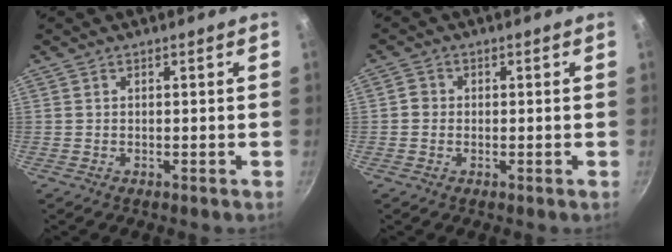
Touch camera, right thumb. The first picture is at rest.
{"total": 1.9, "force": [-0.2, 1.8, 0.6], "torque": [-0.005, 0.007, -0.007]}